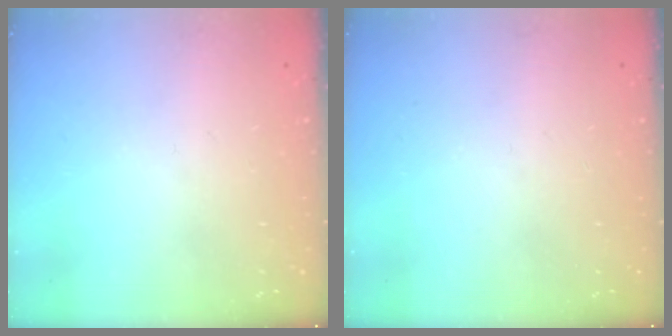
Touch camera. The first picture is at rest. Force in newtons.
{"total": 0.0}